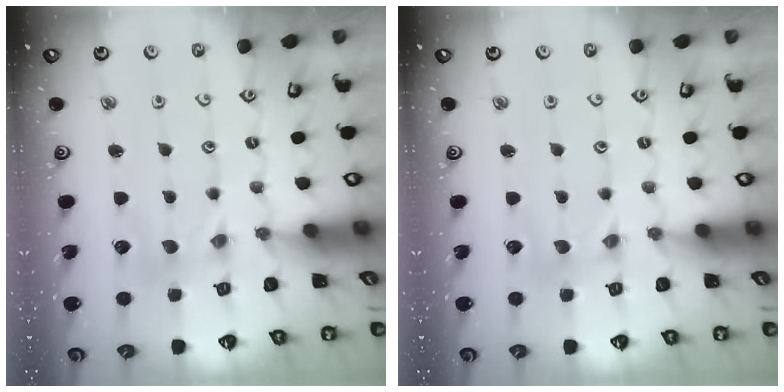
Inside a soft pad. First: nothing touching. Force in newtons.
{"total": 0.0}